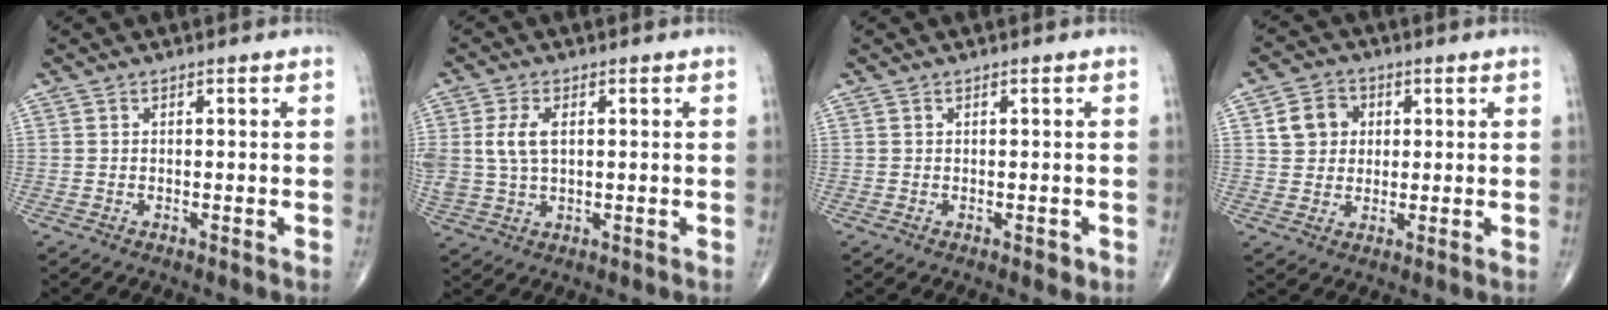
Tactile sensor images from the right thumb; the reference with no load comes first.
{"total": 6.7, "force": [1.3, 4.0, 5.3], "torque": [-0.120, 0.003, 0.030]}
{"total": 1.1, "force": [-0.2, 0.5, 0.9], "torque": [-0.005, -0.001, -0.003]}
{"total": 6.6, "force": [1.6, 5.7, 2.8], "torque": [-0.024, 0.000, 0.024]}